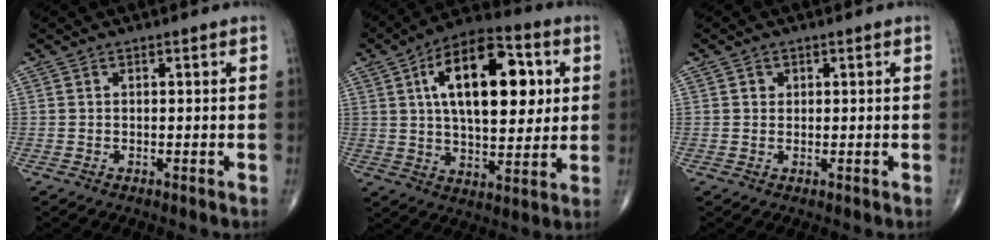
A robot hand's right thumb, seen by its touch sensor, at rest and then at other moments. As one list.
[{"total": 21.2, "force": [5.4, 10.5, 17.6], "torque": [-0.251, -0.001, 0.080]}, {"total": 1.3, "force": [0.5, 1.1, 0.4], "torque": [0.002, -0.001, 0.007]}]